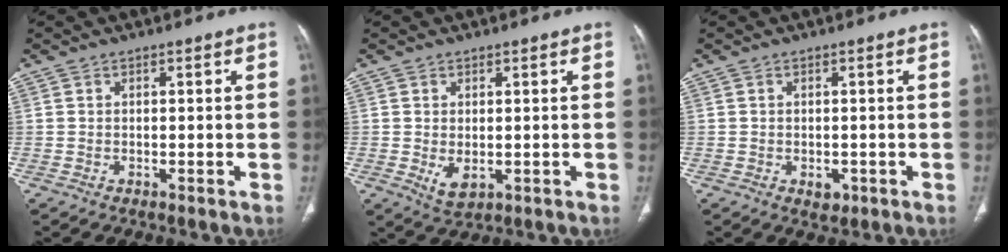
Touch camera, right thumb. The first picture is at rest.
{"total": 3.5, "force": [-0.4, 2.0, 2.9], "torque": [-0.045, -0.009, 0.007]}
{"total": 2.1, "force": [-0.7, 1.5, 1.3], "torque": [-0.011, 0.000, -0.003]}